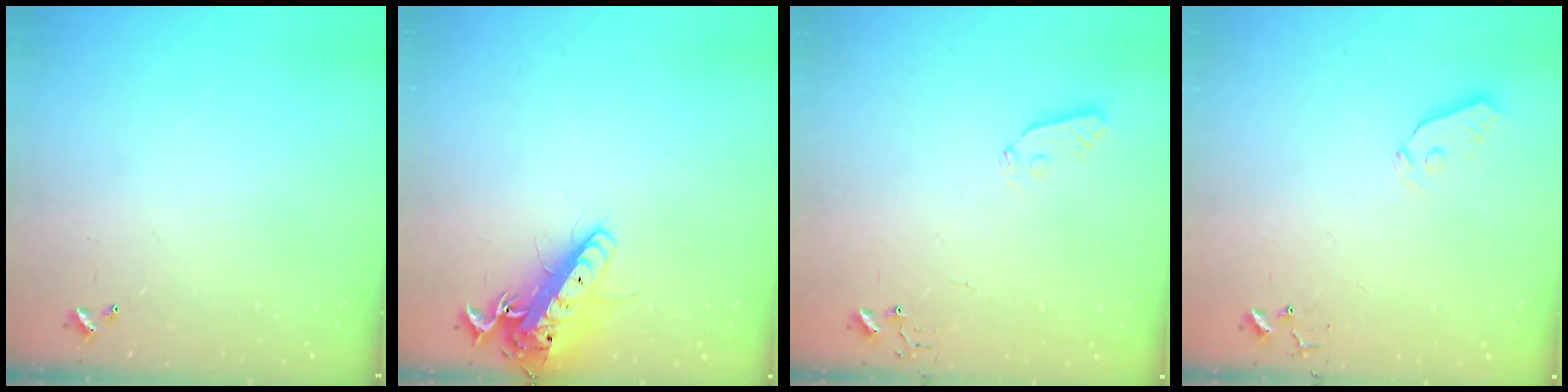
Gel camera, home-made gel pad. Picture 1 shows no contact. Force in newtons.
{"total": 15.2, "press": 14.9, "slide": 3.0}
{"total": 3.6, "press": 3.6, "slide": 0.5}
{"total": 3.8, "press": 3.8, "slide": 0.3}